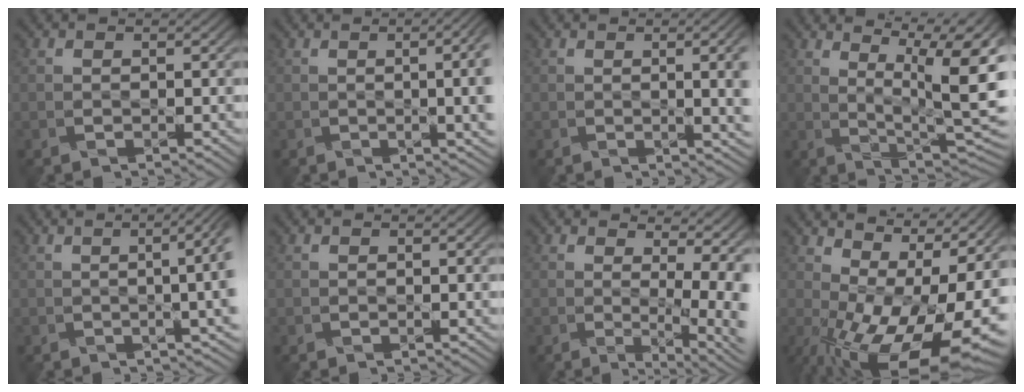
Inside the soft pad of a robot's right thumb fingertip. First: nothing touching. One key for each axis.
{"total": 9.4, "fx": 0.1, "fy": 3.5, "fz": 8.7, "tx": -0.092, "ty": 0.013, "tz": 0.008}
{"total": 7.6, "fx": 0.0, "fy": 2.5, "fz": 7.1, "tx": -0.079, "ty": 0.006, "tz": 0.011}
{"total": 13.4, "fx": 5.2, "fy": 3.9, "fz": 11.7, "tx": -0.161, "ty": 0.030, "tz": 0.088}
{"total": 7.7, "fx": 0.4, "fy": 2.0, "fz": 7.4, "tx": -0.088, "ty": 0.016, "tz": 0.002}
{"total": 0.0}
{"total": 8.2, "fx": 0.7, "fy": 3.6, "fz": 7.4, "tx": -0.088, "ty": 0.001, "tz": 0.022}
{"total": 16.1, "fx": -0.7, "fy": 8.7, "fz": 13.6, "tx": -0.200, "ty": -0.025, "tz": 0.026}